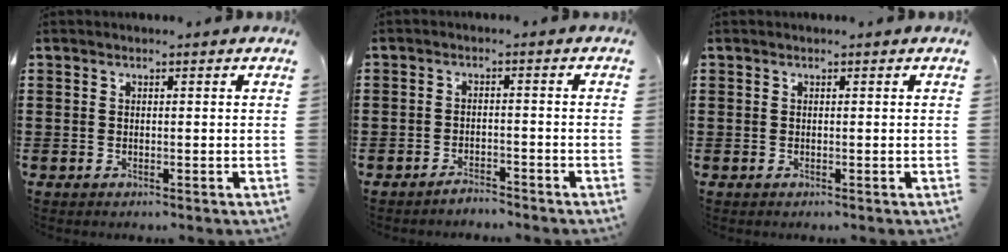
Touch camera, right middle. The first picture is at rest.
{"total": 2.4, "force": [-2.4, 0.3, -0.1], "torque": [-0.005, 0.005, -0.051]}
{"total": 0.0}